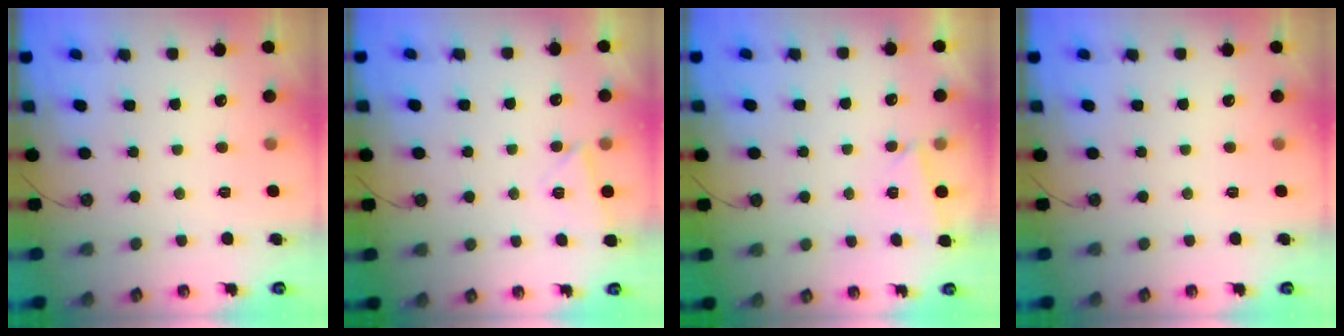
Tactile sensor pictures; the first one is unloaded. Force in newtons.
{"total": 4.2, "press": 3.3, "slide": 2.6}
{"total": 4.8, "press": 0.8, "slide": 4.7}
{"total": 0.0}